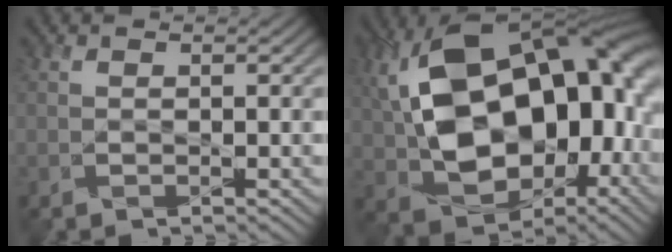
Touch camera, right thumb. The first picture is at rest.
{"total": 20.7, "force": [1.5, 13.3, 15.7], "torque": [-0.295, -0.009, 0.032]}